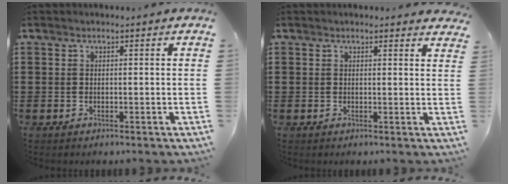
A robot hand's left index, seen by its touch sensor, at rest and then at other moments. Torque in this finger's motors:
{"motor_torque": [1.61, -0.53, 0.02, -0.13]}